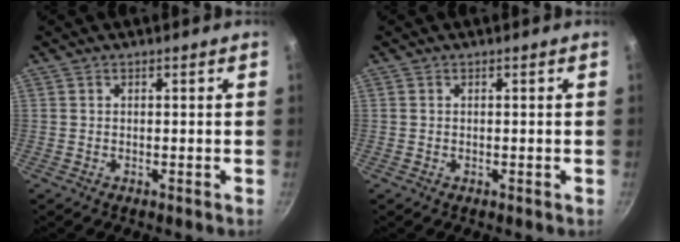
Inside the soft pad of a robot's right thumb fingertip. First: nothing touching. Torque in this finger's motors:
{"motor_torque": [-0.14, -0.36, -0.23, 0.08, 0.09]}